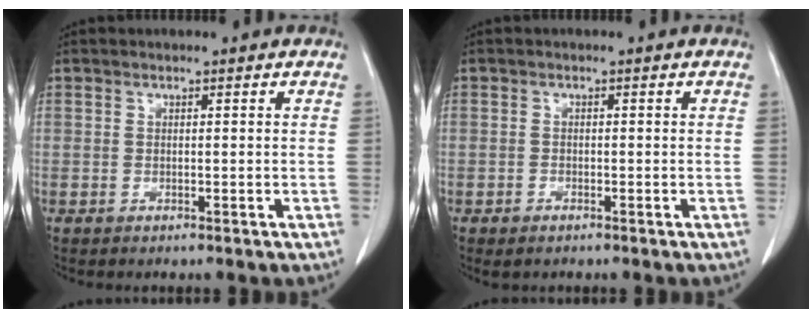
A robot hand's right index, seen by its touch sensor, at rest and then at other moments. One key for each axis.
{"total": 1.2, "fx": -0.9, "fy": 0.6, "fz": 0.6, "tx": -0.014, "ty": -0.001, "tz": -0.009}